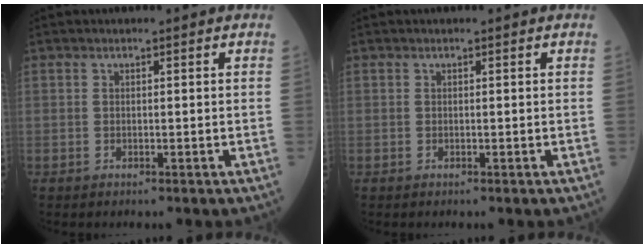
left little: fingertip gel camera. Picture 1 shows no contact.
{"total": 0.0}